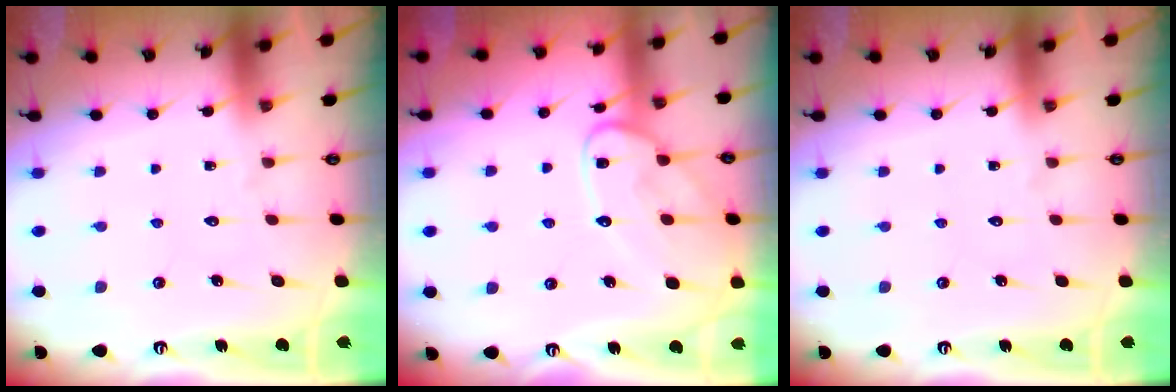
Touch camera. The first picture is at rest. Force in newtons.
{"total": 12.4, "press": 12.4, "slide": 1.0}
{"total": 0.0}